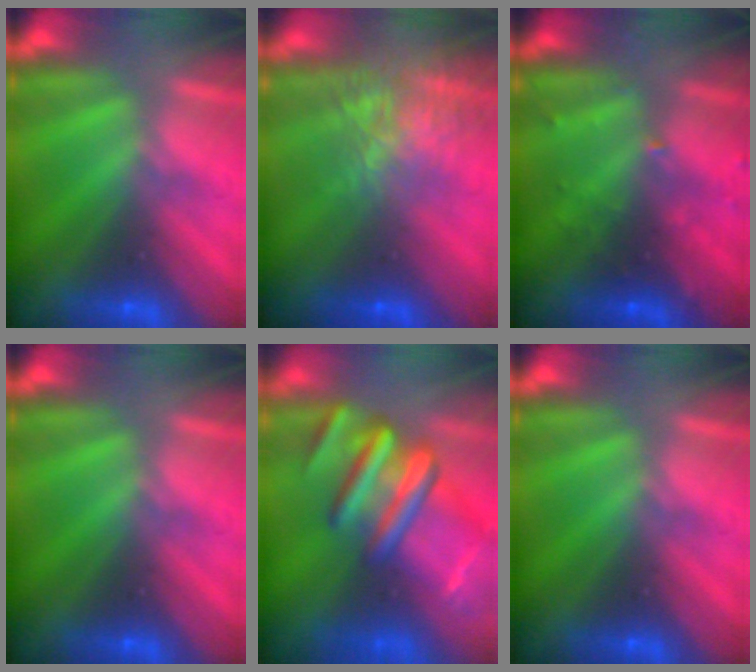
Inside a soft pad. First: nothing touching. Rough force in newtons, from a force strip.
{"total": 7.6}
{"total": 3.1}
{"total": 0.0}
{"total": 9.7}
{"total": 0.0}